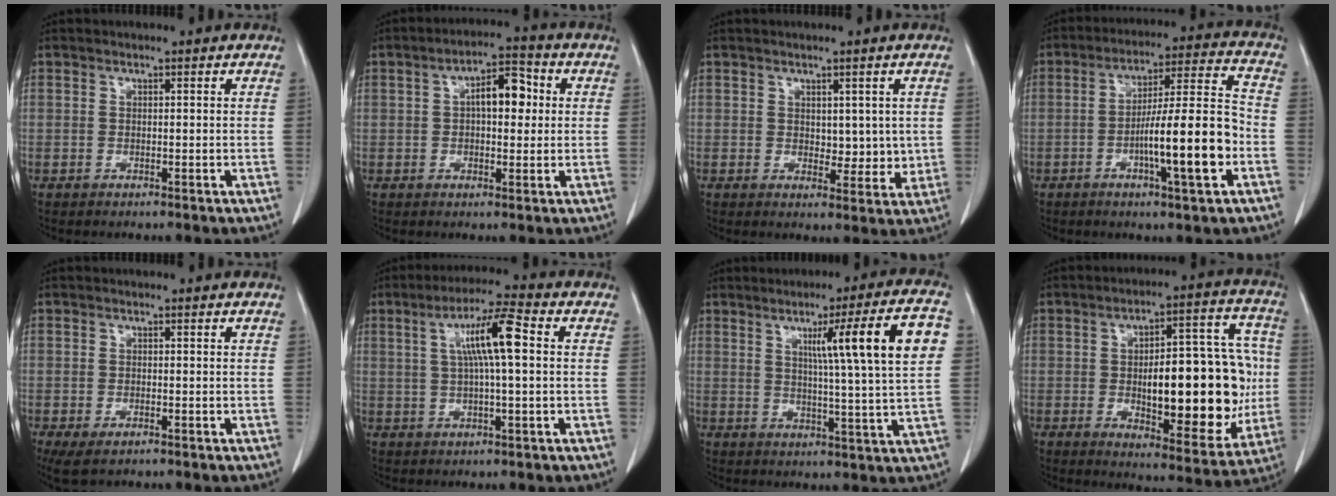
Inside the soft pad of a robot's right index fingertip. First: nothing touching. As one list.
[{"total": 6.9, "force": [1.1, 3.0, 6.2], "torque": [-0.098, 0.023, 0.015]}, {"total": 4.2, "force": [0.7, 2.6, 3.3], "torque": [-0.032, -0.006, 0.017]}, {"total": 13.9, "force": [-4.2, 0.7, 13.2], "torque": [-0.215, 0.009, -0.067]}, {"total": 3.9, "force": [-2.4, 1.6, 2.6], "torque": [-0.052, -0.010, -0.034]}, {"total": 8.8, "force": [1.7, 0.5, 8.7], "torque": [-0.157, 0.014, 0.028]}, {"total": 13.7, "force": [3.9, -1.3, 13.1], "torque": [-0.186, 0.007, 0.052]}, {"total": 21.4, "force": [-1.4, 7.4, 20.0], "torque": [-0.265, 0.022, -0.006]}]